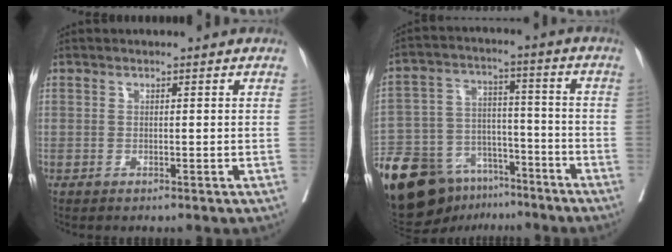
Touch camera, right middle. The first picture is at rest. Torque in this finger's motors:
{"motor_torque": [1.19, -0.95, 1.05, 0.21]}